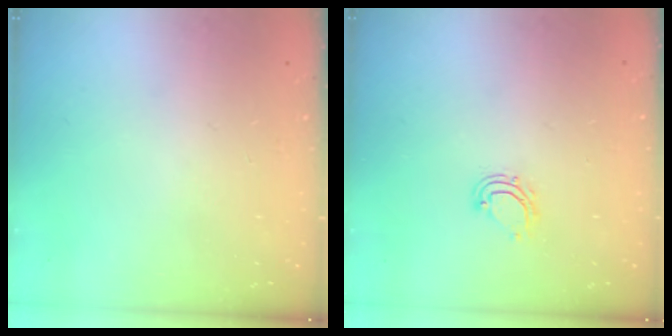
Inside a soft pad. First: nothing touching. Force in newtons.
{"total": 6.3, "press": 6.3, "slide": 0.4}